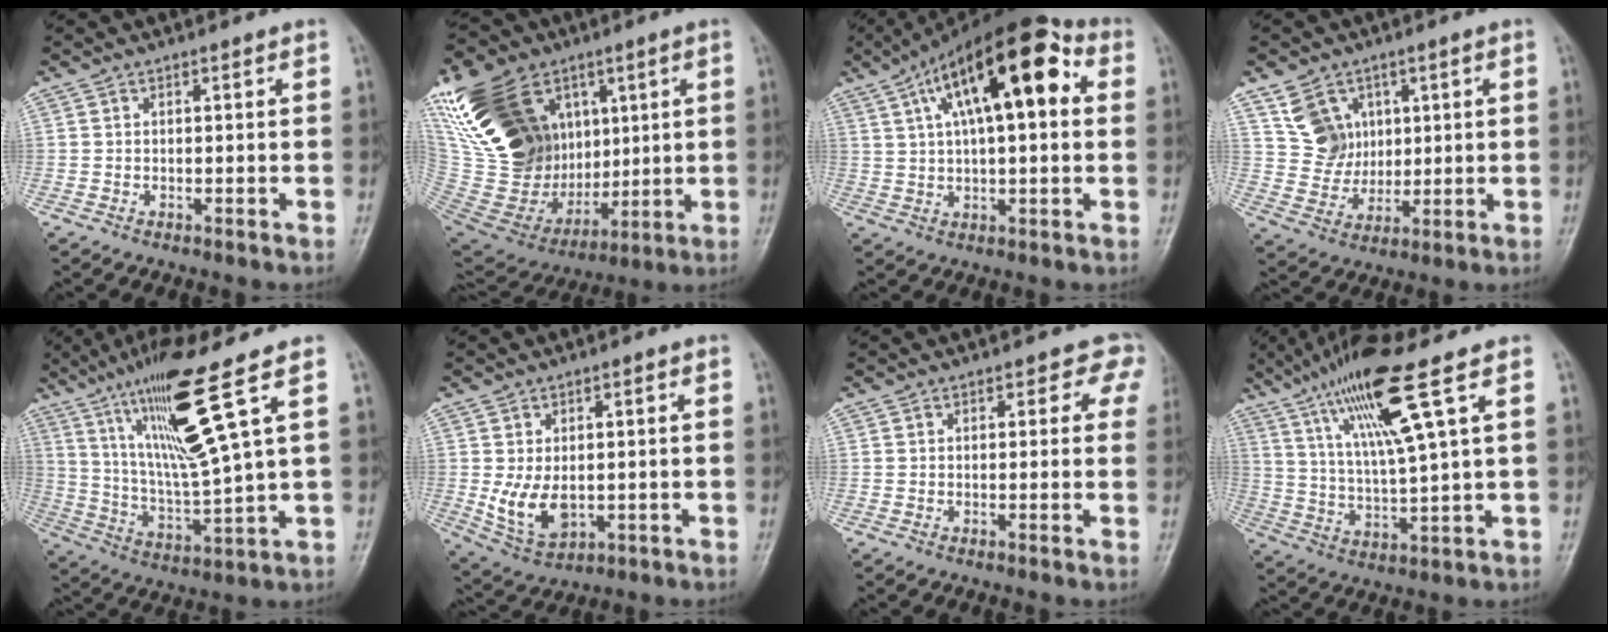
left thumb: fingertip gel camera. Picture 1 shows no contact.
{"total": 29.7, "force": [9.5, 21.4, 18.4], "torque": [-0.364, -0.002, 0.193]}
{"total": 18.7, "force": [5.9, 7.5, 16.1], "torque": [-0.242, 0.028, 0.085]}
{"total": 8.1, "force": [3.4, 7.0, 2.2], "torque": [-0.006, -0.017, 0.073]}
{"total": 16.3, "force": [8.1, 0.3, 14.1], "torque": [-0.265, -0.043, 0.157]}
{"total": 8.0, "force": [-0.8, 5.2, 6.0], "torque": [-0.099, -0.008, 0.003]}
{"total": 3.7, "force": [1.7, 2.6, 2.0], "torque": [0.019, -0.002, 0.000]}
{"total": 14.9, "force": [7.5, 1.1, 12.8], "torque": [-0.253, -0.020, 0.144]}